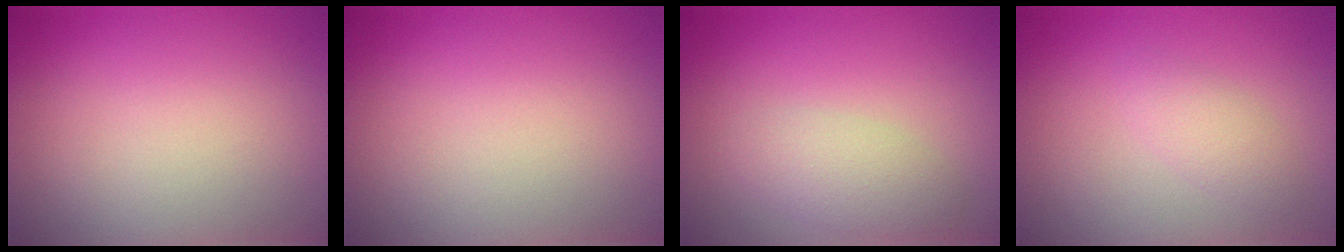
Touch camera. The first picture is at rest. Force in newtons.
{"total": 0.0}
{"total": 2.5, "press": 2.5, "slide": 0.1}
{"total": 1.7, "press": 1.7, "slide": 0.1}